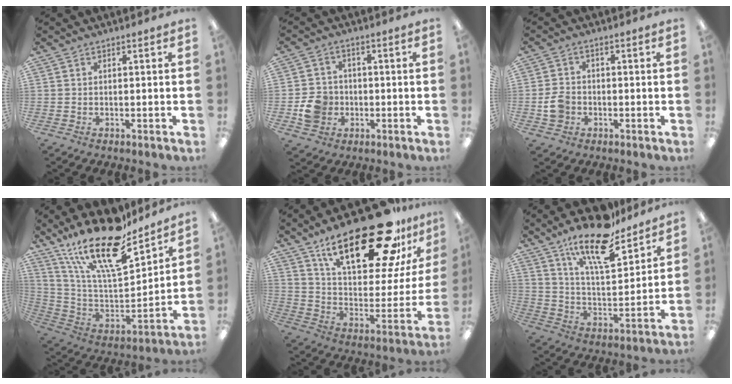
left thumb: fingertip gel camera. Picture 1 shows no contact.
{"total": 7.2, "force": [-1.8, 6.4, 2.8], "torque": [-0.046, 0.013, -0.029]}
{"total": 5.0, "force": [-1.3, 4.1, 2.5], "torque": [-0.048, 0.009, -0.022]}
{"total": 23.7, "force": [17.3, 7.3, 14.4], "torque": [-0.282, -0.113, 0.297]}
{"total": 30.7, "force": [19.7, 10.8, 20.9], "torque": [-0.321, -0.122, 0.324]}
{"total": 18.2, "force": [13.8, 5.7, 10.4], "torque": [-0.180, -0.079, 0.231]}